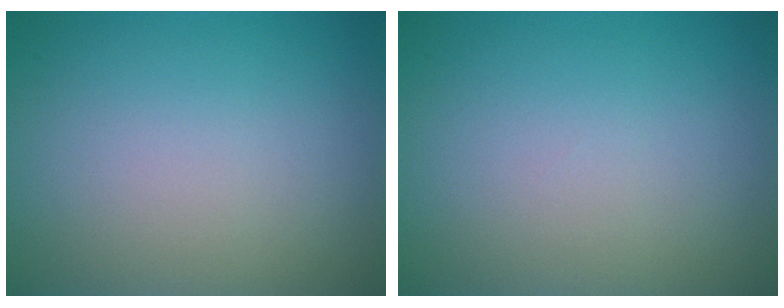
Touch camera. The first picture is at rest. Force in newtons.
{"total": 0.0}